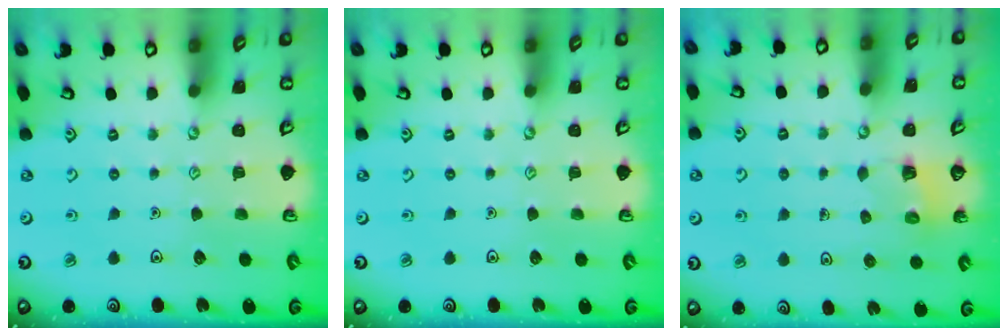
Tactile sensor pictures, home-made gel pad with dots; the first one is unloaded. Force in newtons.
{"total": 0.0}
{"total": 2.6, "press": 2.6, "slide": 0.3}